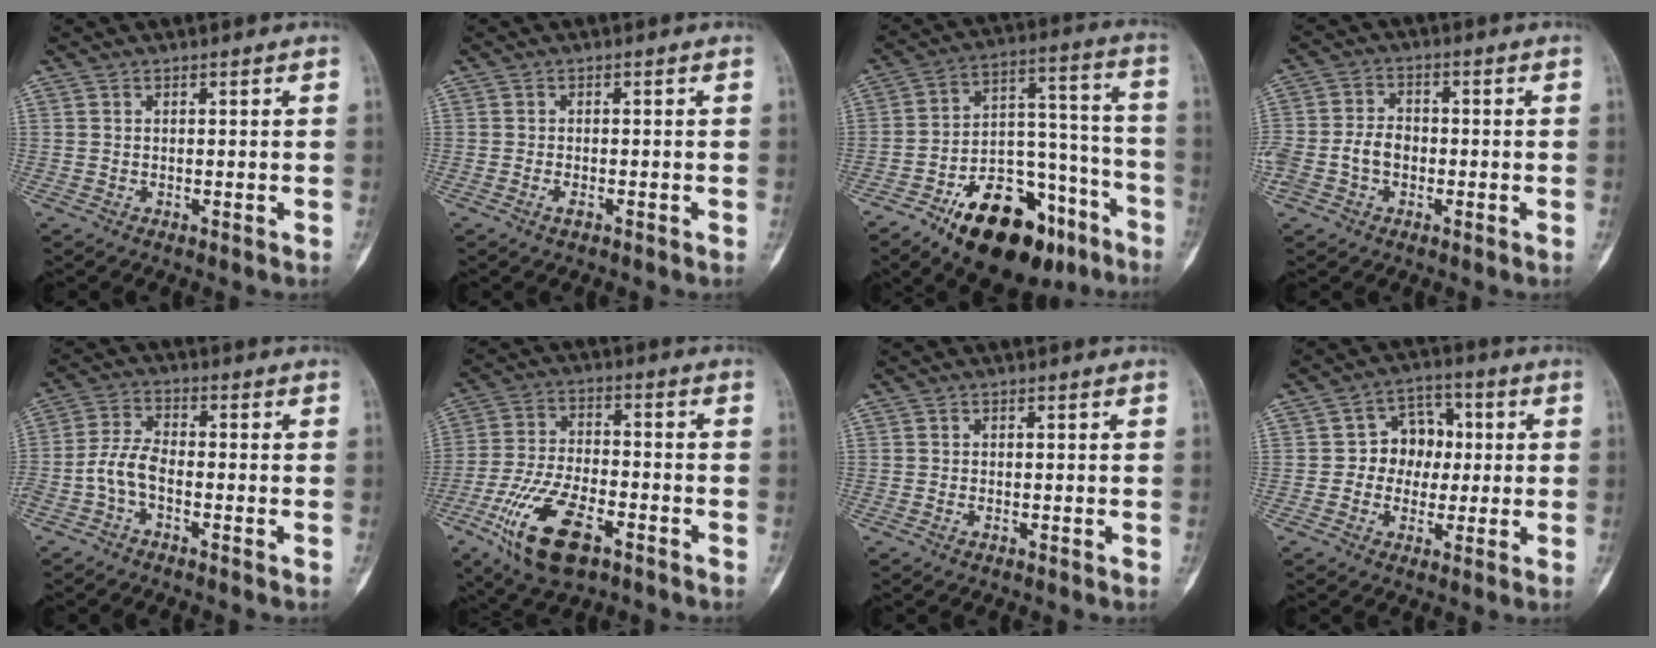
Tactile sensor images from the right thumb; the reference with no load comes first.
{"total": 1.4, "force": [-0.8, 0.6, 1.0], "torque": [-0.023, 0.002, -0.015]}
{"total": 23.8, "force": [-14.1, 11.9, 15.1], "torque": [-0.196, 0.089, -0.221]}
{"total": 6.8, "force": [-1.5, 5.0, 4.4], "torque": [-0.086, 0.023, -0.031]}
{"total": 5.6, "force": [-2.3, 2.6, 4.4], "torque": [-0.097, 0.024, -0.054]}
{"total": 15.5, "force": [-7.7, 6.9, 11.6], "torque": [-0.225, 0.020, -0.137]}
{"total": 0.6, "force": [-0.4, 0.3, 0.4], "torque": [-0.011, 0.003, -0.006]}
{"total": 4.2, "force": [-0.2, 3.8, 1.8], "torque": [0.004, 0.013, -0.015]}